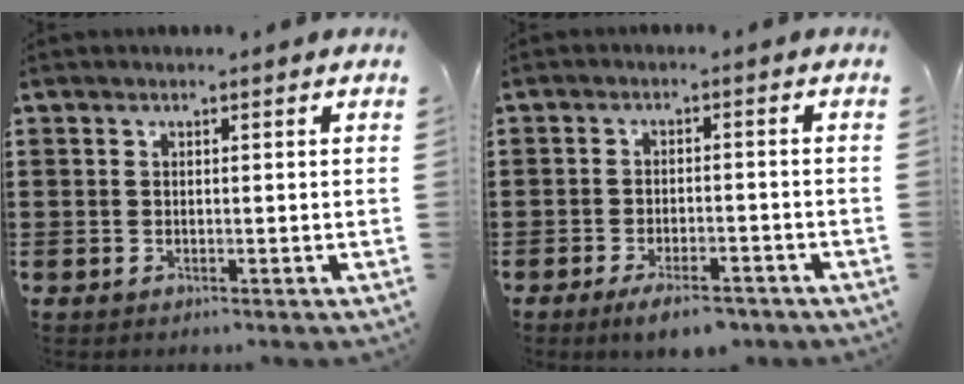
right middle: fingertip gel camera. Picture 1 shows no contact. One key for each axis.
{"total": 4.5, "fx": -3.6, "fy": 1.0, "fz": 2.5, "tx": -0.045, "ty": 0.001, "tz": -0.069}